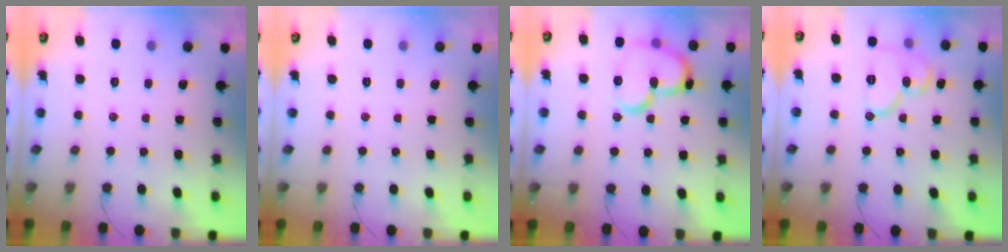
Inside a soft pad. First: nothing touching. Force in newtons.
{"total": 0.0}
{"total": 17.3, "press": 17.3, "slide": 1.5}
{"total": 12.3, "press": 12.2, "slide": 1.4}